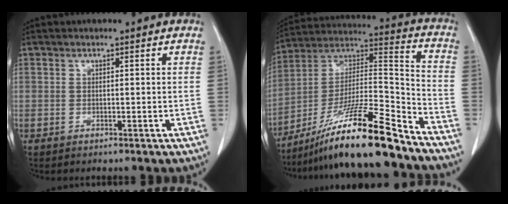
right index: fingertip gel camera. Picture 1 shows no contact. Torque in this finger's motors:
{"motor_torque": [1.09, -1.04, 0.85, 0.21]}